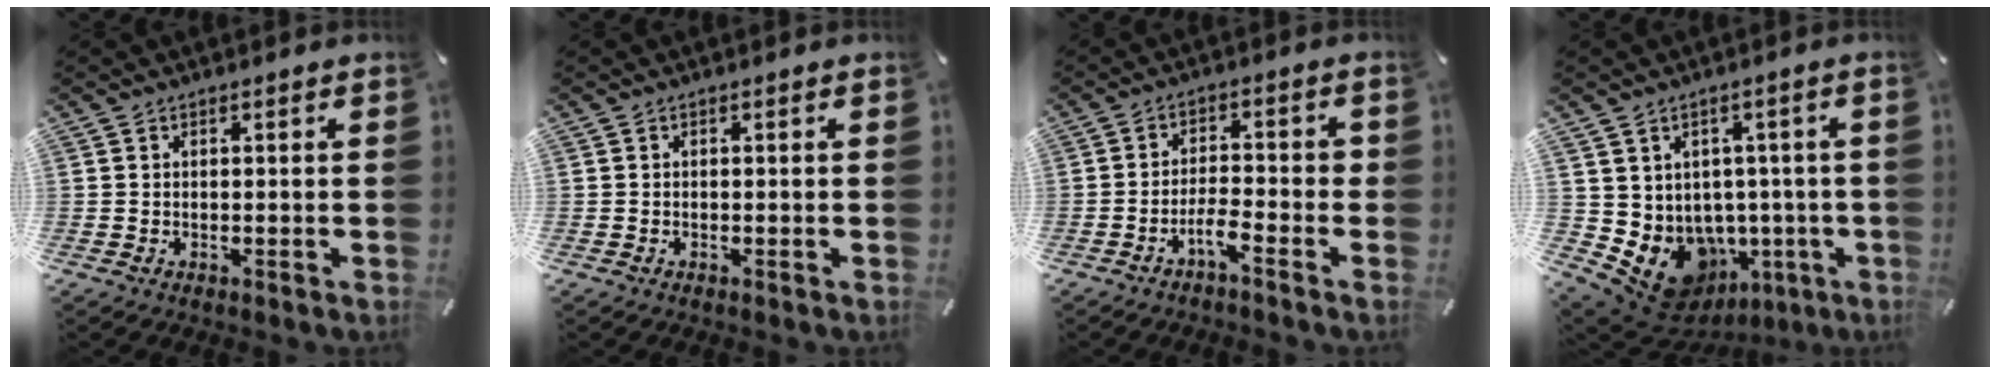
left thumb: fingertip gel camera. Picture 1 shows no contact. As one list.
[{"total": 0.0}, {"total": 5.1, "force": [-3.1, 1.4, 3.7], "torque": [-0.074, 0.010, -0.059]}, {"total": 9.3, "force": [-2.8, 7.8, 4.1], "torque": [-0.086, -0.015, -0.034]}]